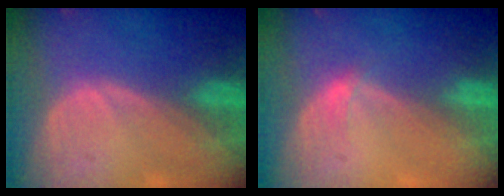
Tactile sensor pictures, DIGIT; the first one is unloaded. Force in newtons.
{"total": 1.0, "press": 1.0, "slide": 0.1}